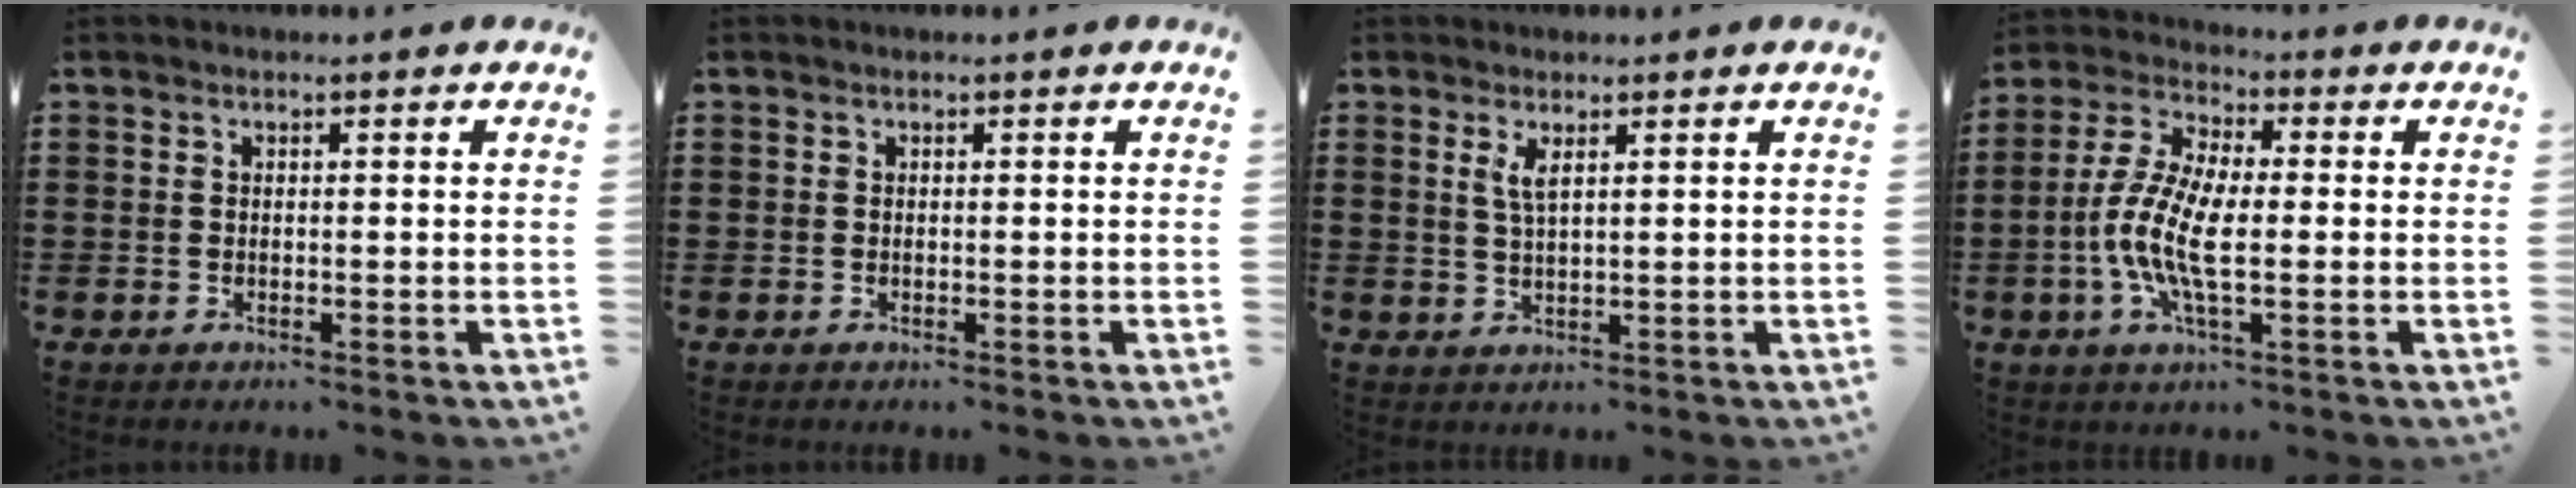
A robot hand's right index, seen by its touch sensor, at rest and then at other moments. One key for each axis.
{"total": 0.0}
{"total": 2.5, "fx": 1.3, "fy": 0.6, "fz": 2.0, "tx": -0.044, "ty": 0.001, "tz": 0.023}
{"total": 9.4, "fx": -1.7, "fy": 3.2, "fz": 8.7, "tx": -0.195, "ty": -0.011, "tz": -0.038}